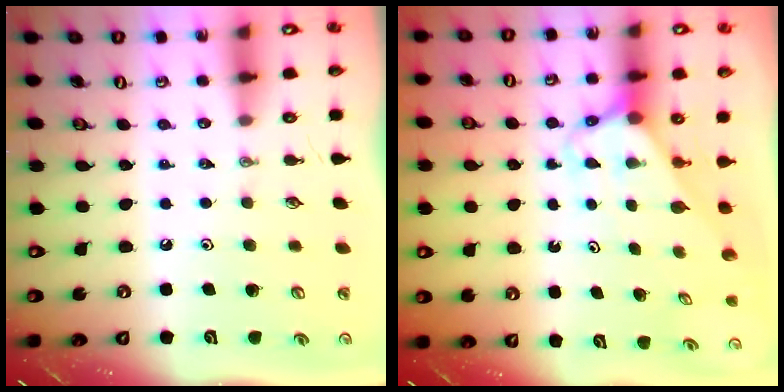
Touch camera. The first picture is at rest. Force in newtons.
{"total": 2.7, "press": 2.7, "slide": 0.1}